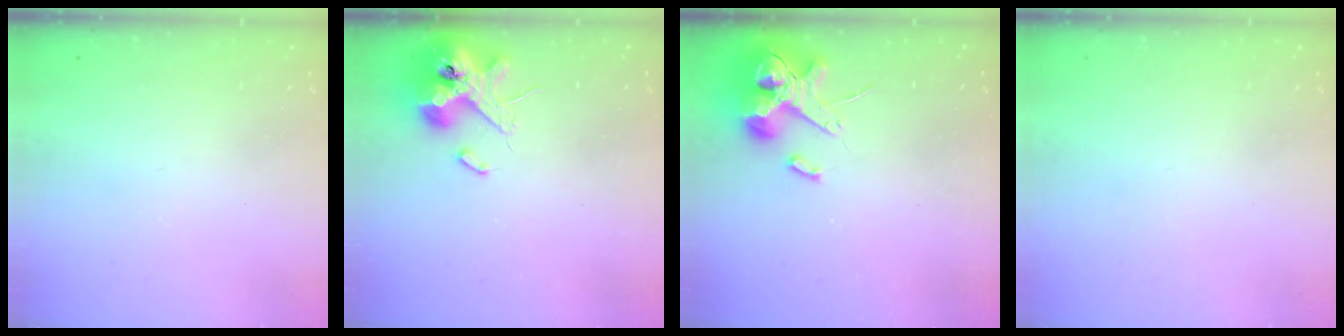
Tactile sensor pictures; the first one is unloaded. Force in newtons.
{"total": 13.7, "press": 13.5, "slide": 2.3}
{"total": 12.3, "press": 12.1, "slide": 2.1}
{"total": 0.0}